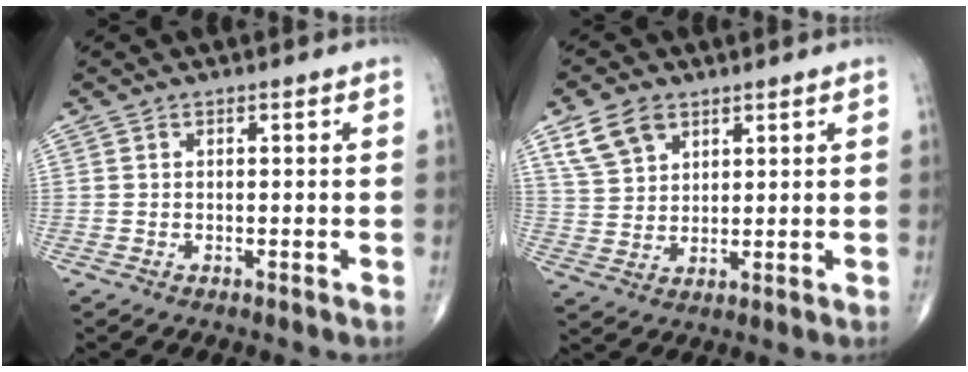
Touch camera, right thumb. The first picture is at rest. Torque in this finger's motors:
{"motor_torque": [-0.97, 1.02, 0.57, 0.53, 0.07]}